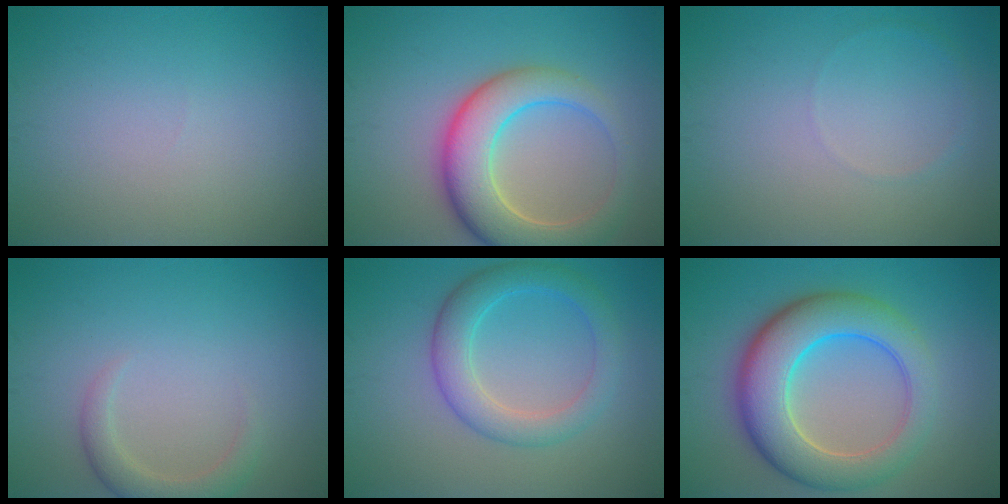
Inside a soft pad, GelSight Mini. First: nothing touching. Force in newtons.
{"total": 7.5, "press": 7.5, "slide": 0.6}
{"total": 0.6, "press": 0.6, "slide": 0.1}
{"total": 2.4, "press": 2.4, "slide": 0.3}
{"total": 4.4, "press": 4.4, "slide": 0.1}
{"total": 8.9, "press": 8.9, "slide": 0.2}